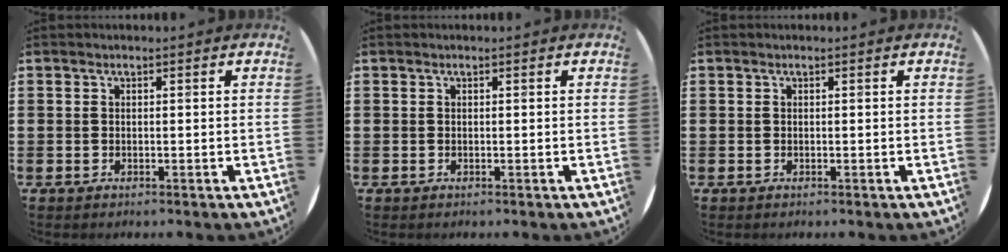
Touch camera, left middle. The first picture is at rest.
{"total": 0.0}
{"total": 0.0}